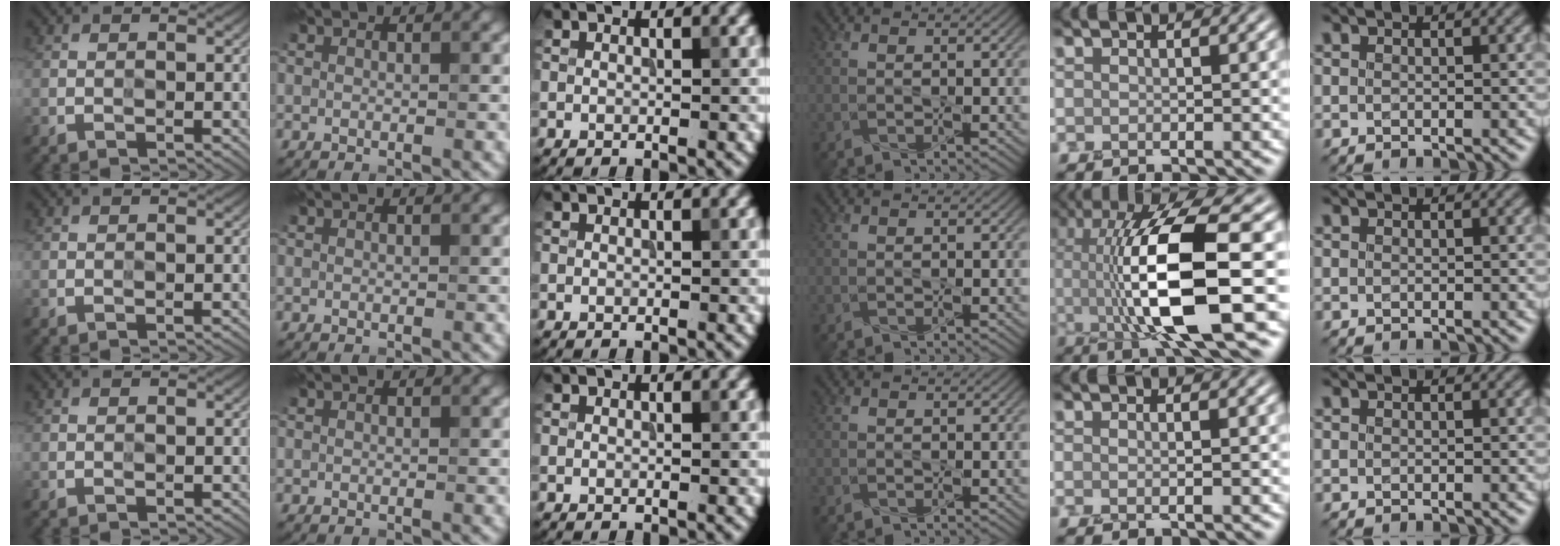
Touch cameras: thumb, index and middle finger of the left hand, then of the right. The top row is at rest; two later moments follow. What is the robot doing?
{"motion": "screw", "object": "flashlight"}